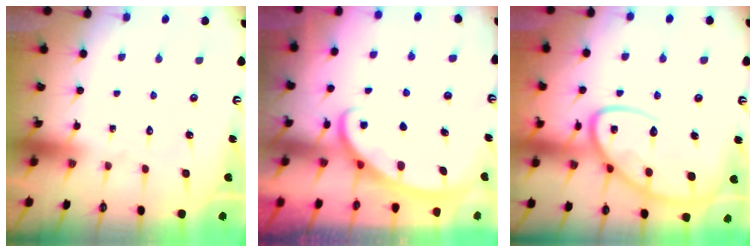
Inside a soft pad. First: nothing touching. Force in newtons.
{"total": 2.9, "press": 2.9, "slide": 0.3}
{"total": 16.2, "press": 16.2, "slide": 1.4}